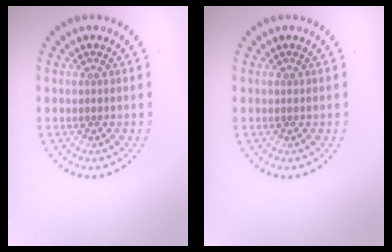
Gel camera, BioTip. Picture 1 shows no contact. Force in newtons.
{"total": 0.0}